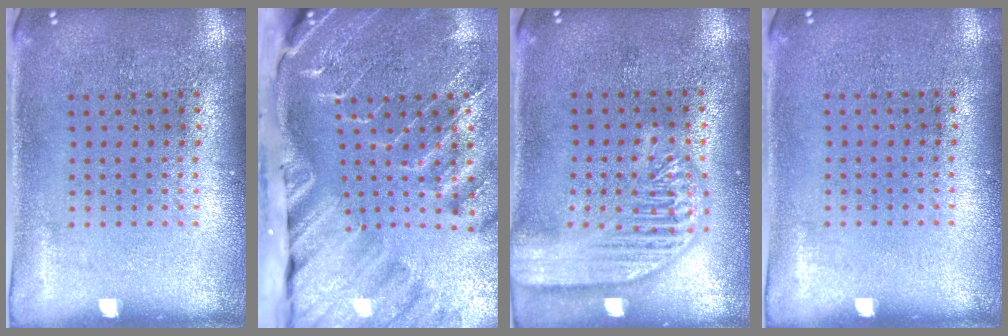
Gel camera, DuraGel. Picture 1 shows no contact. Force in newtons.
{"total": 4.3, "press": 3.3, "slide": 2.7}
{"total": 3.4, "press": 3.4, "slide": 0.3}
{"total": 0.0}